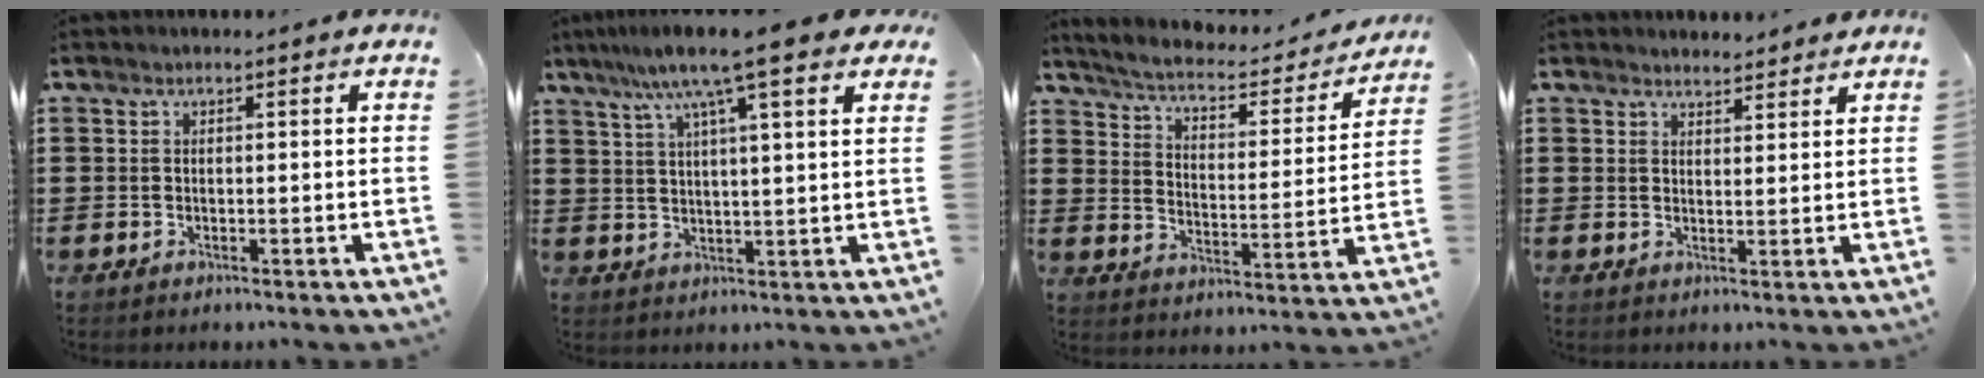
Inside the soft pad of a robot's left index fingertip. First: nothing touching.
{"total": 10.7, "force": [7.2, 1.4, 7.7], "torque": [-0.161, -0.008, 0.122]}
{"total": 3.6, "force": [3.3, 0.5, 1.4], "torque": [-0.047, -0.027, 0.047]}
{"total": 2.7, "force": [2.6, 0.5, 0.0], "torque": [-0.007, -0.002, 0.051]}